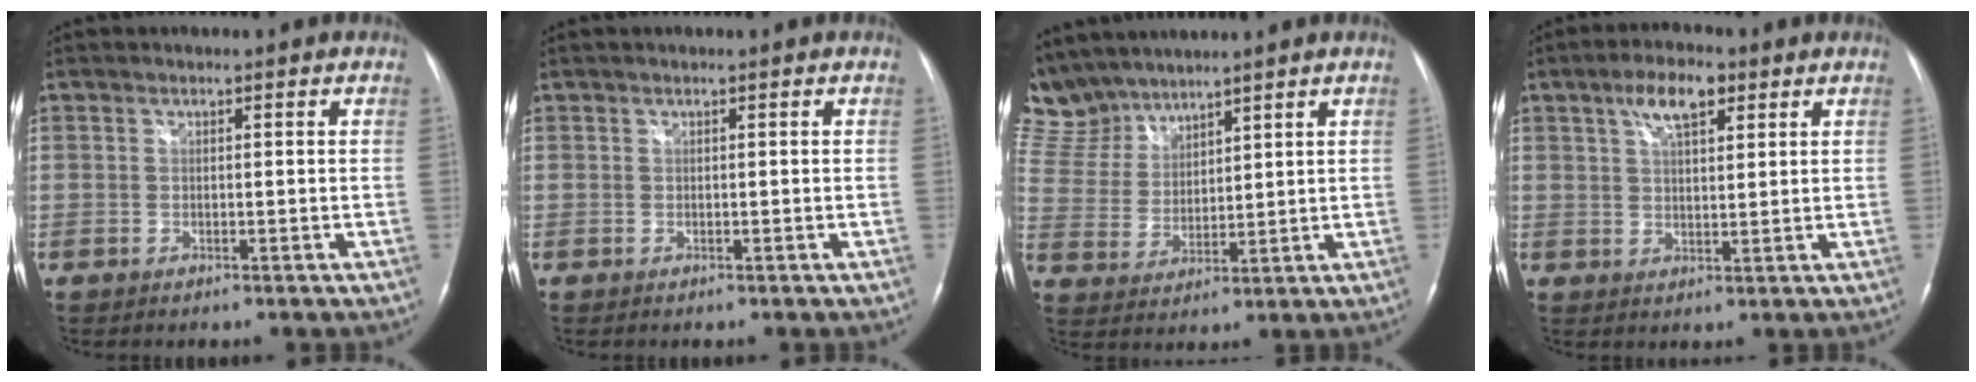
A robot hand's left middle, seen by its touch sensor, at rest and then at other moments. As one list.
[{"total": 0.0}, {"total": 11.5, "force": [10.6, 4.1, 1.7], "torque": [-0.058, 0.020, 0.231]}, {"total": 6.4, "force": [3.5, 2.5, 4.8], "torque": [-0.091, 0.013, 0.059]}]